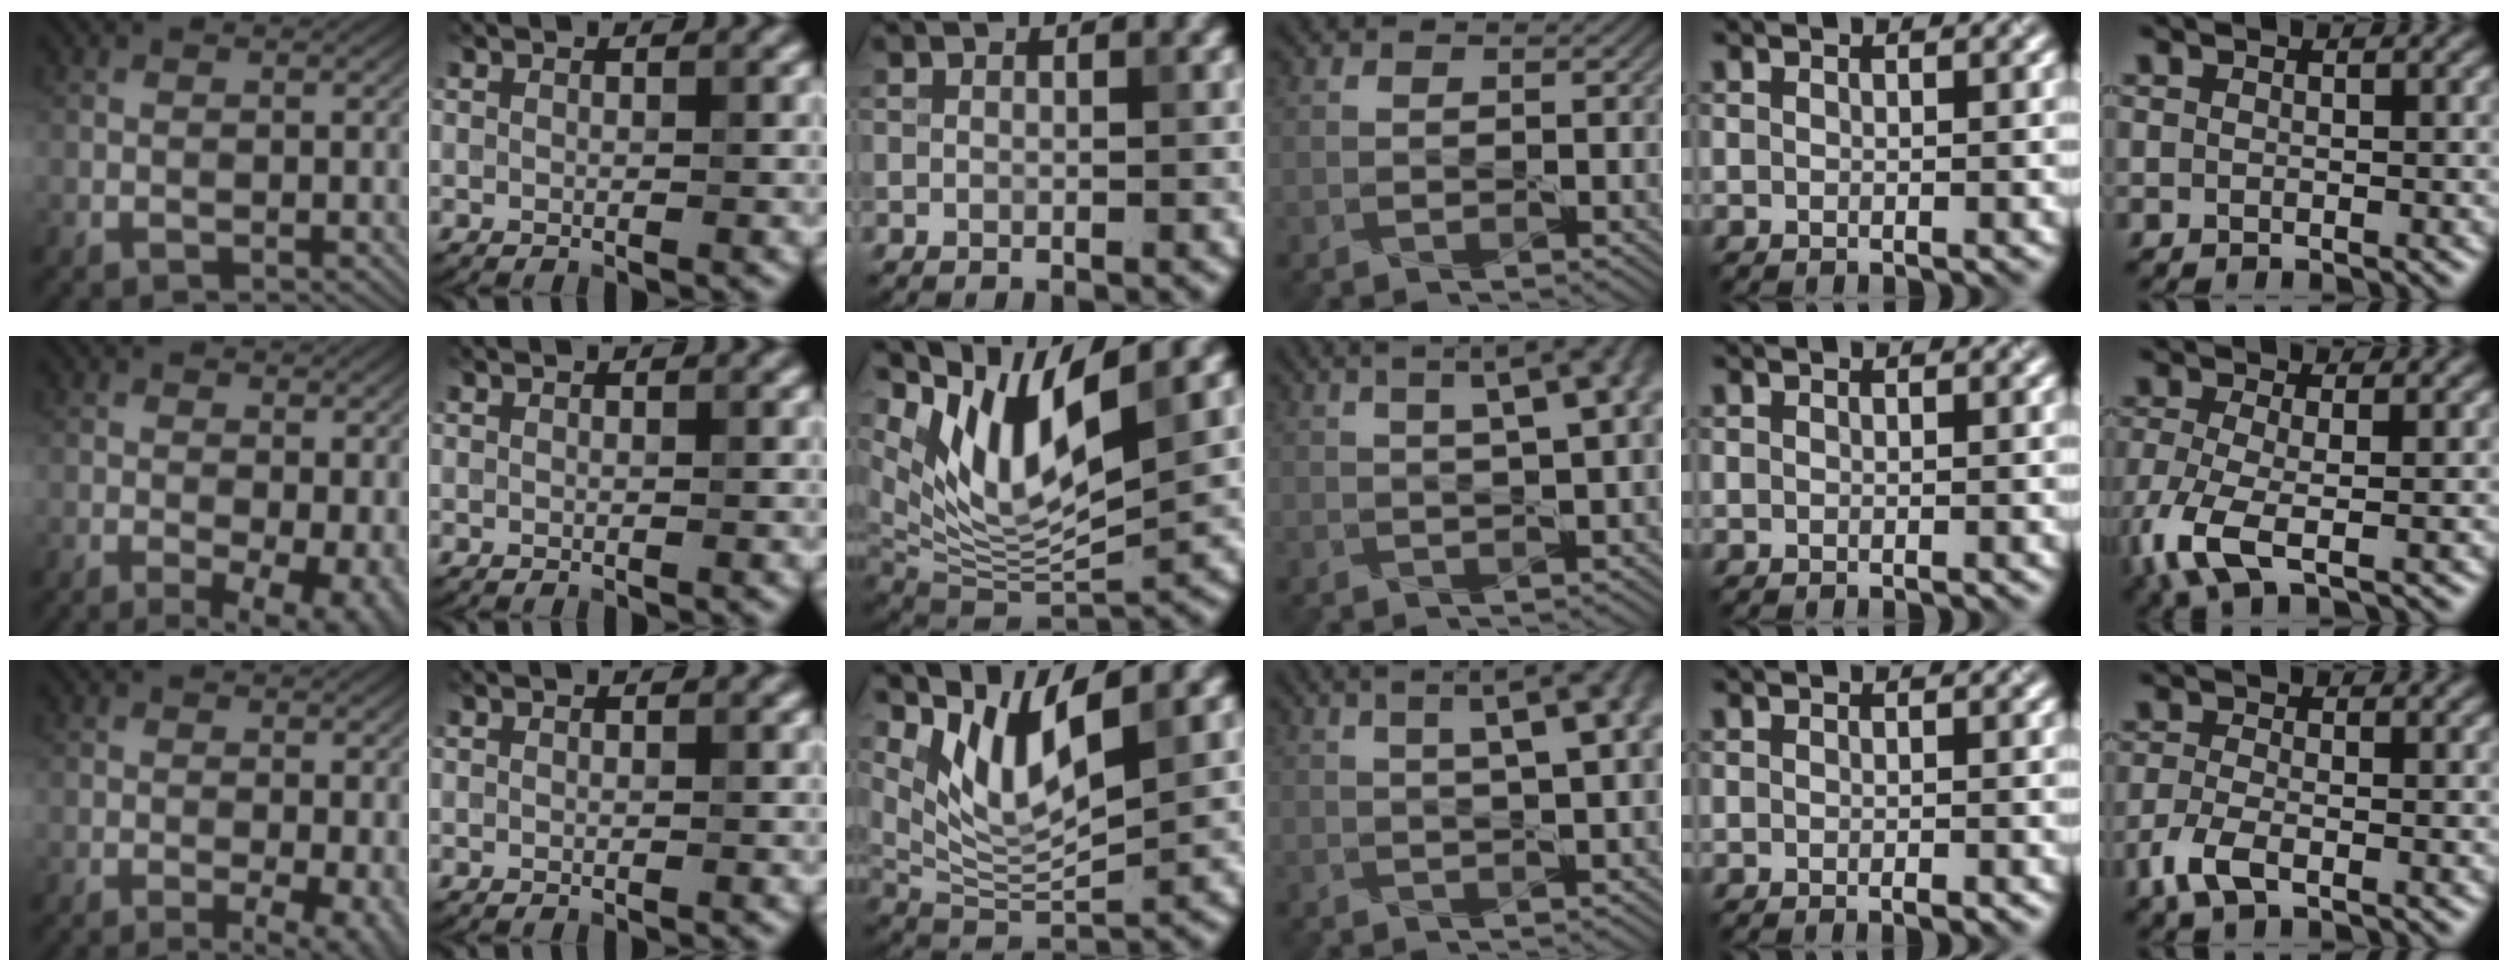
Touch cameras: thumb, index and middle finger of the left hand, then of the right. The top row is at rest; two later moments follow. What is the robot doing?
{"motion": "pour", "object": "sugar"}